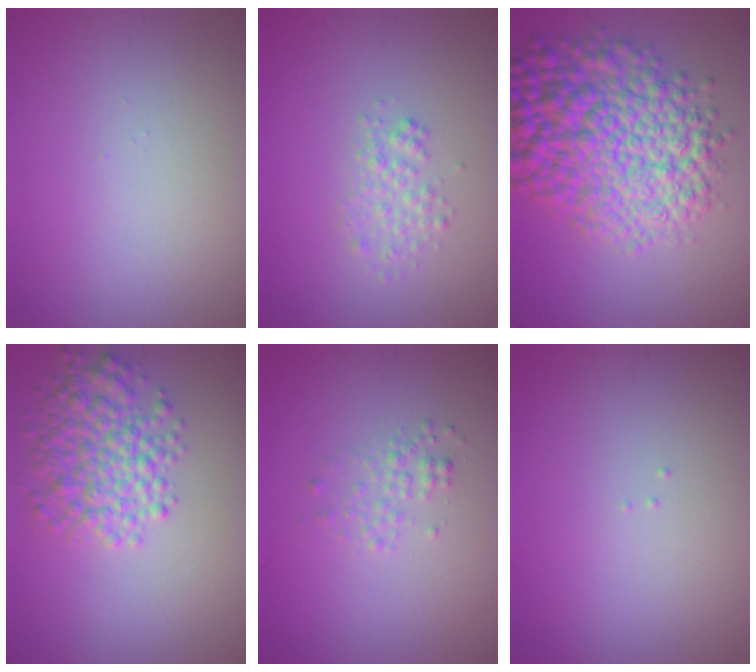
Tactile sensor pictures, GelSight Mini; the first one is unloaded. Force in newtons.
{"total": 1.7, "press": 1.7, "slide": 0.1}
{"total": 11.1, "press": 11.1, "slide": 0.2}
{"total": 5.0, "press": 5.0, "slide": 0.1}
{"total": 1.4, "press": 1.4, "slide": 0.1}
{"total": 0.0}